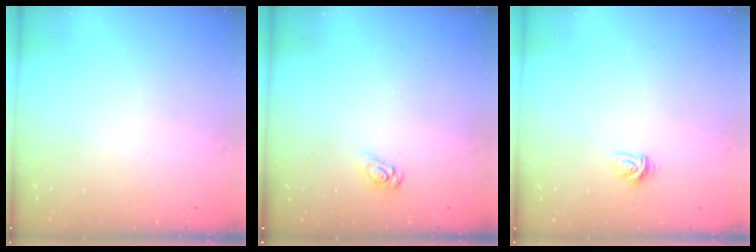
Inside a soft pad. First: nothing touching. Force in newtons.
{"total": 3.3, "press": 3.3, "slide": 0.3}
{"total": 3.3, "press": 3.3, "slide": 0.4}